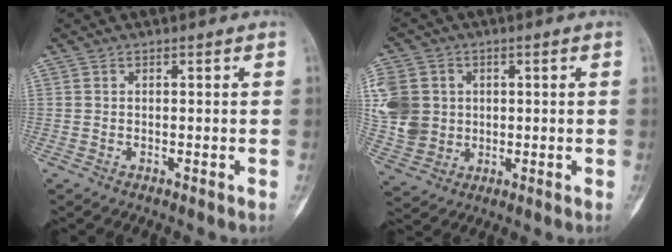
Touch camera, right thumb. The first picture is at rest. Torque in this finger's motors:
{"motor_torque": [1.29, 1.28, 0.34, -0.17, 0.08]}